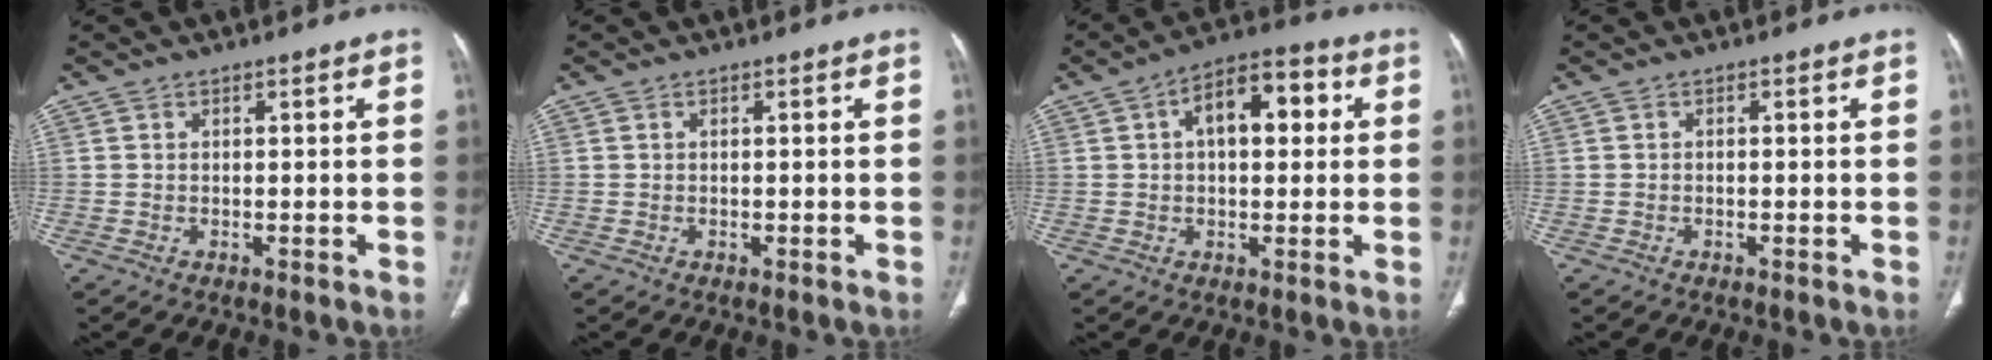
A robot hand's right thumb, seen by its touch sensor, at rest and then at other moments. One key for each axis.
{"total": 0.0}
{"total": 10.8, "fx": 2.5, "fy": 5.8, "fz": 8.8, "tx": -0.112, "ty": 0.027, "tz": 0.030}
{"total": 0.0}